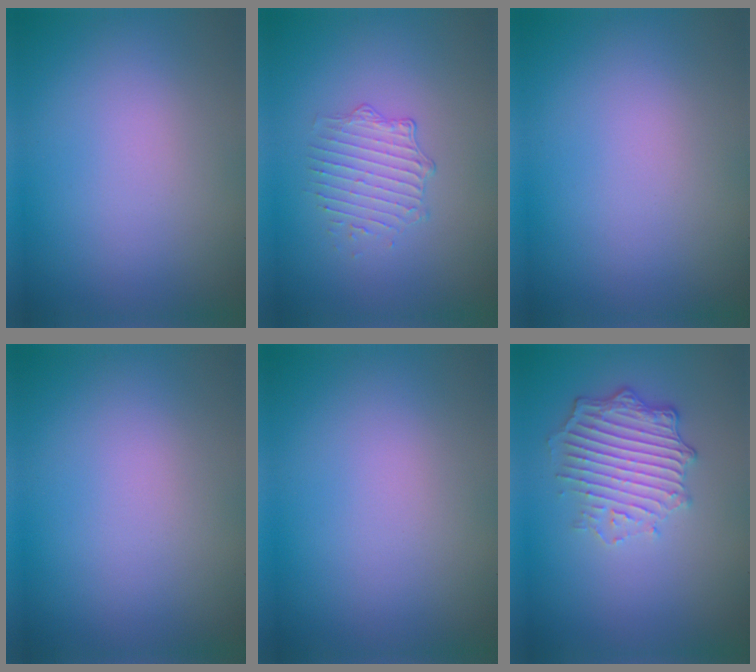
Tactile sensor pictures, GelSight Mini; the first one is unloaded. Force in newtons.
{"total": 1.9, "press": 1.4, "slide": 1.4}
{"total": 0.0}
{"total": 0.0}
{"total": 0.0}
{"total": 4.8, "press": 3.7, "slide": 3.1}